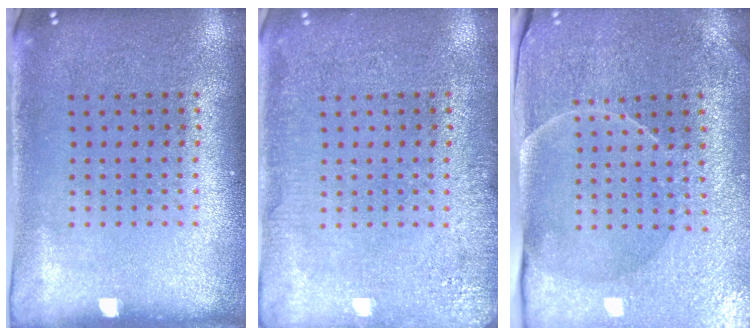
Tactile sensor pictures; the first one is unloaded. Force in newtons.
{"total": 3.0, "press": 3.0, "slide": 0.4}
{"total": 3.8, "press": 3.7, "slide": 0.7}